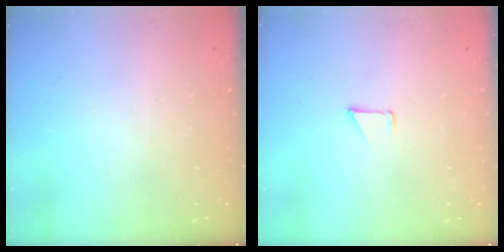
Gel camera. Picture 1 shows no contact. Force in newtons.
{"total": 0.9, "press": 0.8, "slide": 0.1}